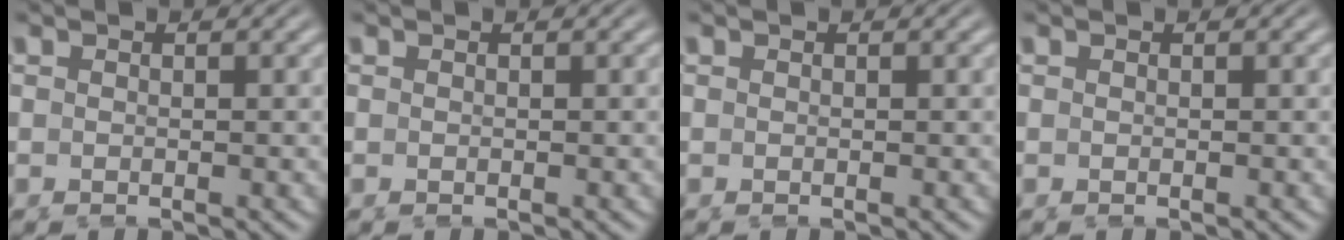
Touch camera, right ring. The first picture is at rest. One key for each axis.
{"total": 0.0}
{"total": 0.0}
{"total": 0.0}